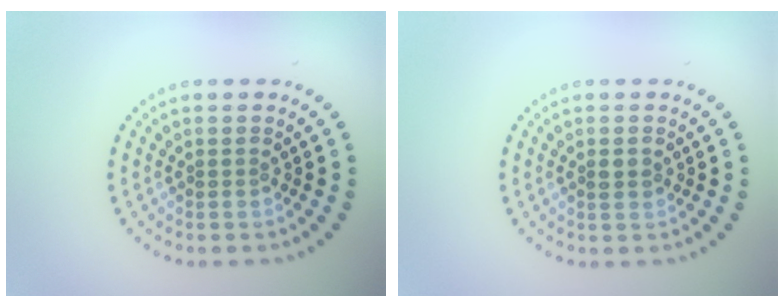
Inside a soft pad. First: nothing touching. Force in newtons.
{"total": 1.2, "press": 1.2, "slide": 0.1}